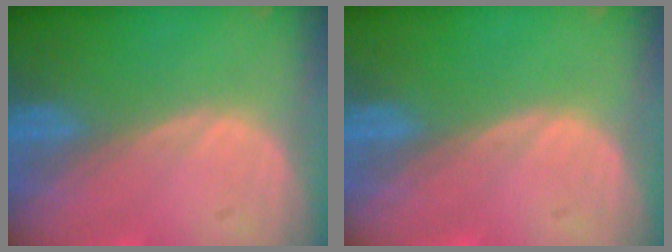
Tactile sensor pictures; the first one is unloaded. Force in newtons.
{"total": 0.0}